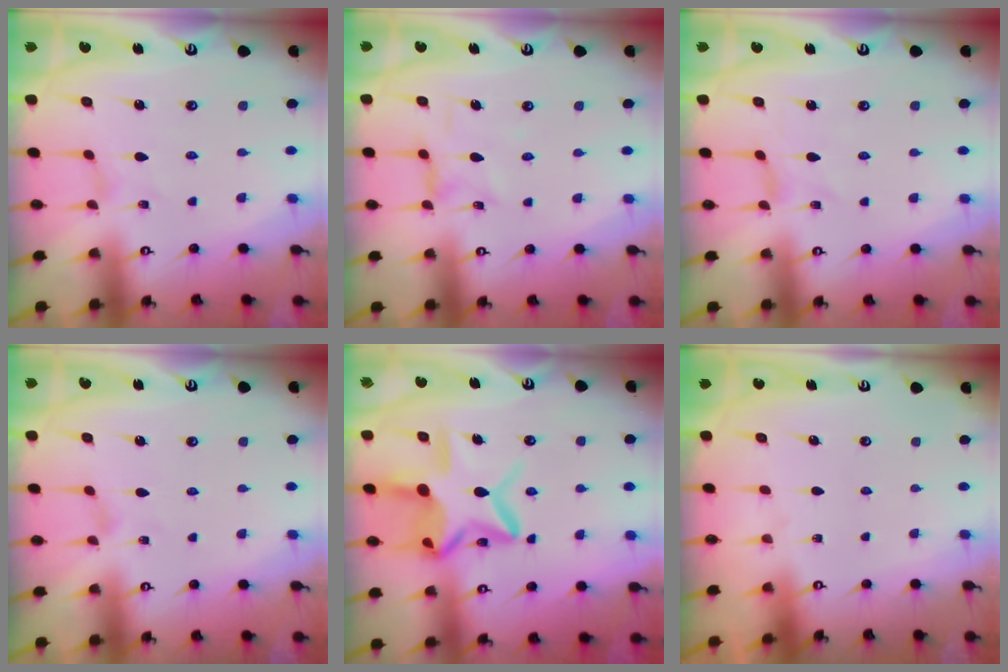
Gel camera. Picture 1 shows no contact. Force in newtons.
{"total": 2.0, "press": 2.0, "slide": 0.4}
{"total": 0.0}
{"total": 0.0}
{"total": 16.0, "press": 16.0, "slide": 1.7}
{"total": 0.0}